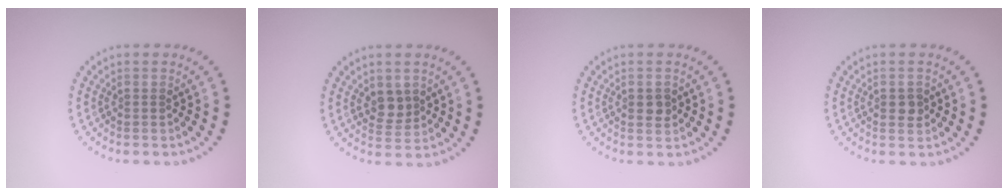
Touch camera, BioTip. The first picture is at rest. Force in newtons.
{"total": 2.0, "press": 1.8, "slide": 0.9}
{"total": 1.4, "press": 1.4, "slide": 0.1}
{"total": 1.3, "press": 1.3, "slide": 0.1}